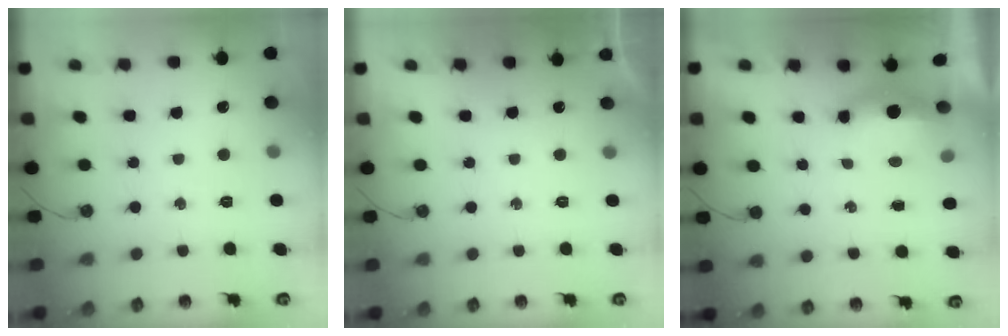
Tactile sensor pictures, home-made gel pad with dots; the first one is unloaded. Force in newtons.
{"total": 0.0}
{"total": 13.6, "press": 6.9, "slide": 11.7}